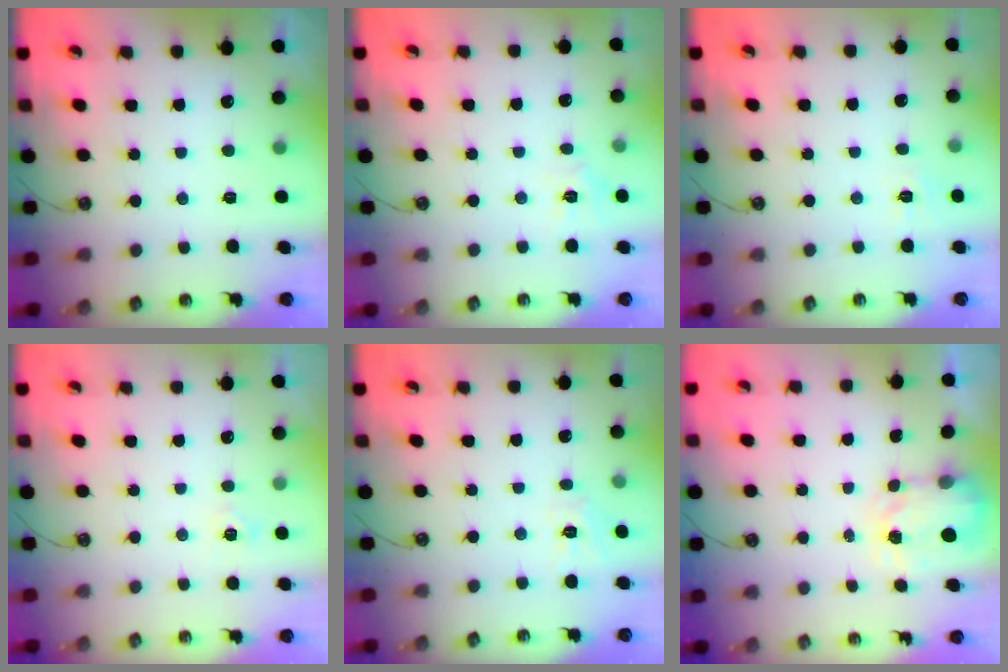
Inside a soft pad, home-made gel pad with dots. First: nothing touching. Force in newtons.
{"total": 4.8, "press": 4.7, "slide": 0.6}
{"total": 2.5, "press": 2.5, "slide": 0.5}
{"total": 4.3, "press": 4.3, "slide": 0.4}
{"total": 5.3, "press": 5.3, "slide": 0.4}
{"total": 4.0, "press": 3.9, "slide": 0.6}